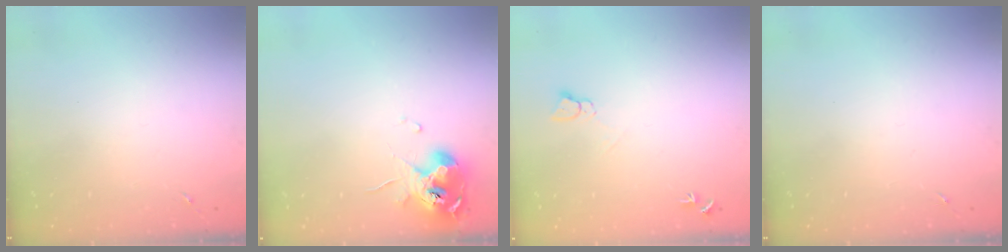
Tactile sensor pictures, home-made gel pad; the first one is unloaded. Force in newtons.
{"total": 10.8, "press": 10.7, "slide": 1.2}
{"total": 4.4, "press": 4.4, "slide": 0.4}
{"total": 0.0}